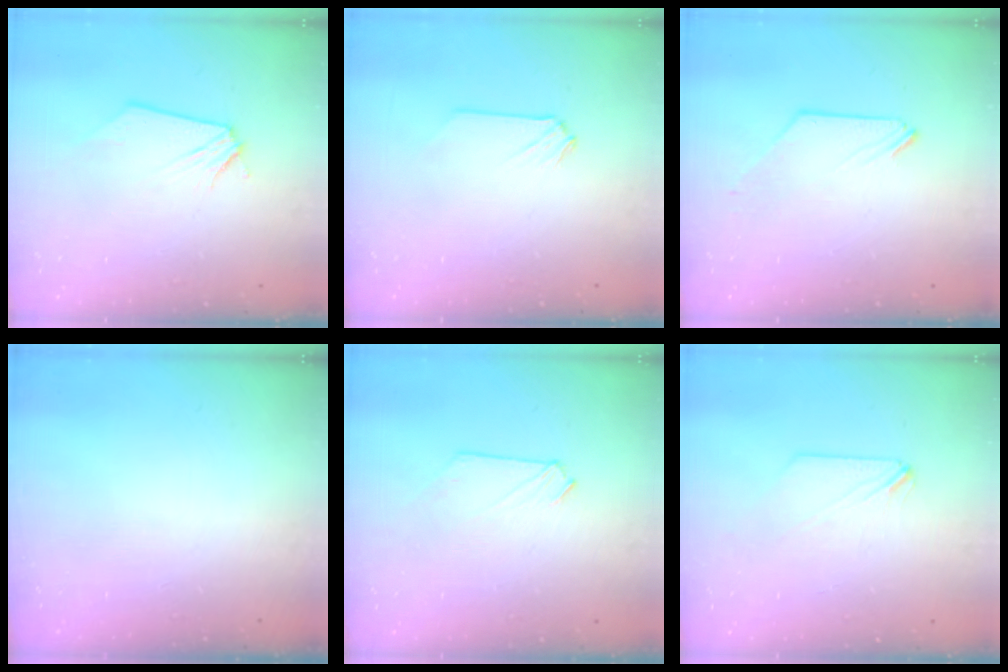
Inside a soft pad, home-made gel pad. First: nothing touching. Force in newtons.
{"total": 0.0}
{"total": 0.0}
{"total": 0.0}
{"total": 0.0}
{"total": 0.0}